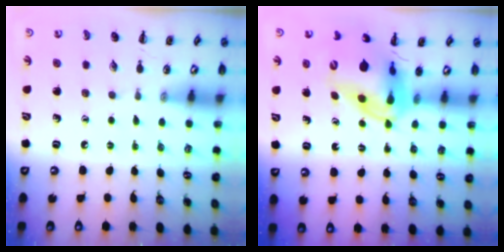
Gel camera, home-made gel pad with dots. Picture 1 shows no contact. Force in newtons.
{"total": 12.3, "press": 11.8, "slide": 3.4}